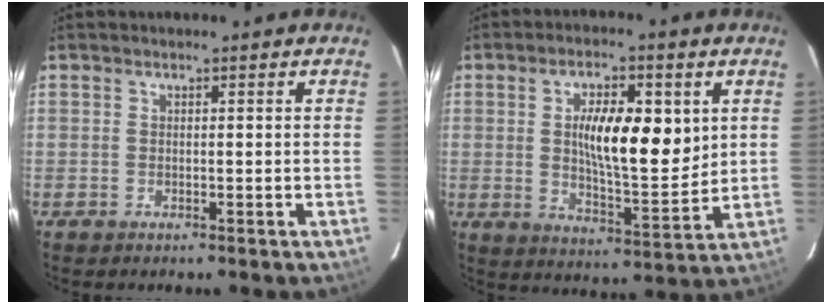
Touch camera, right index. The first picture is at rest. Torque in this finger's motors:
{"motor_torque": [1.15, 0.87, 0.26, 0.13]}